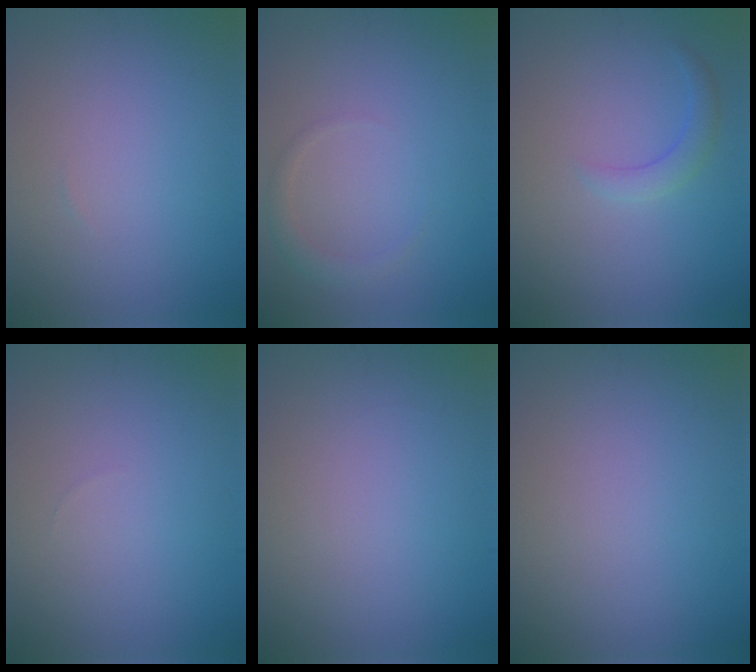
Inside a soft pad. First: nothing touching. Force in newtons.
{"total": 1.3, "press": 1.3, "slide": 0.1}
{"total": 1.7, "press": 1.7, "slide": 0.1}
{"total": 0.0}
{"total": 0.0}
{"total": 0.0}